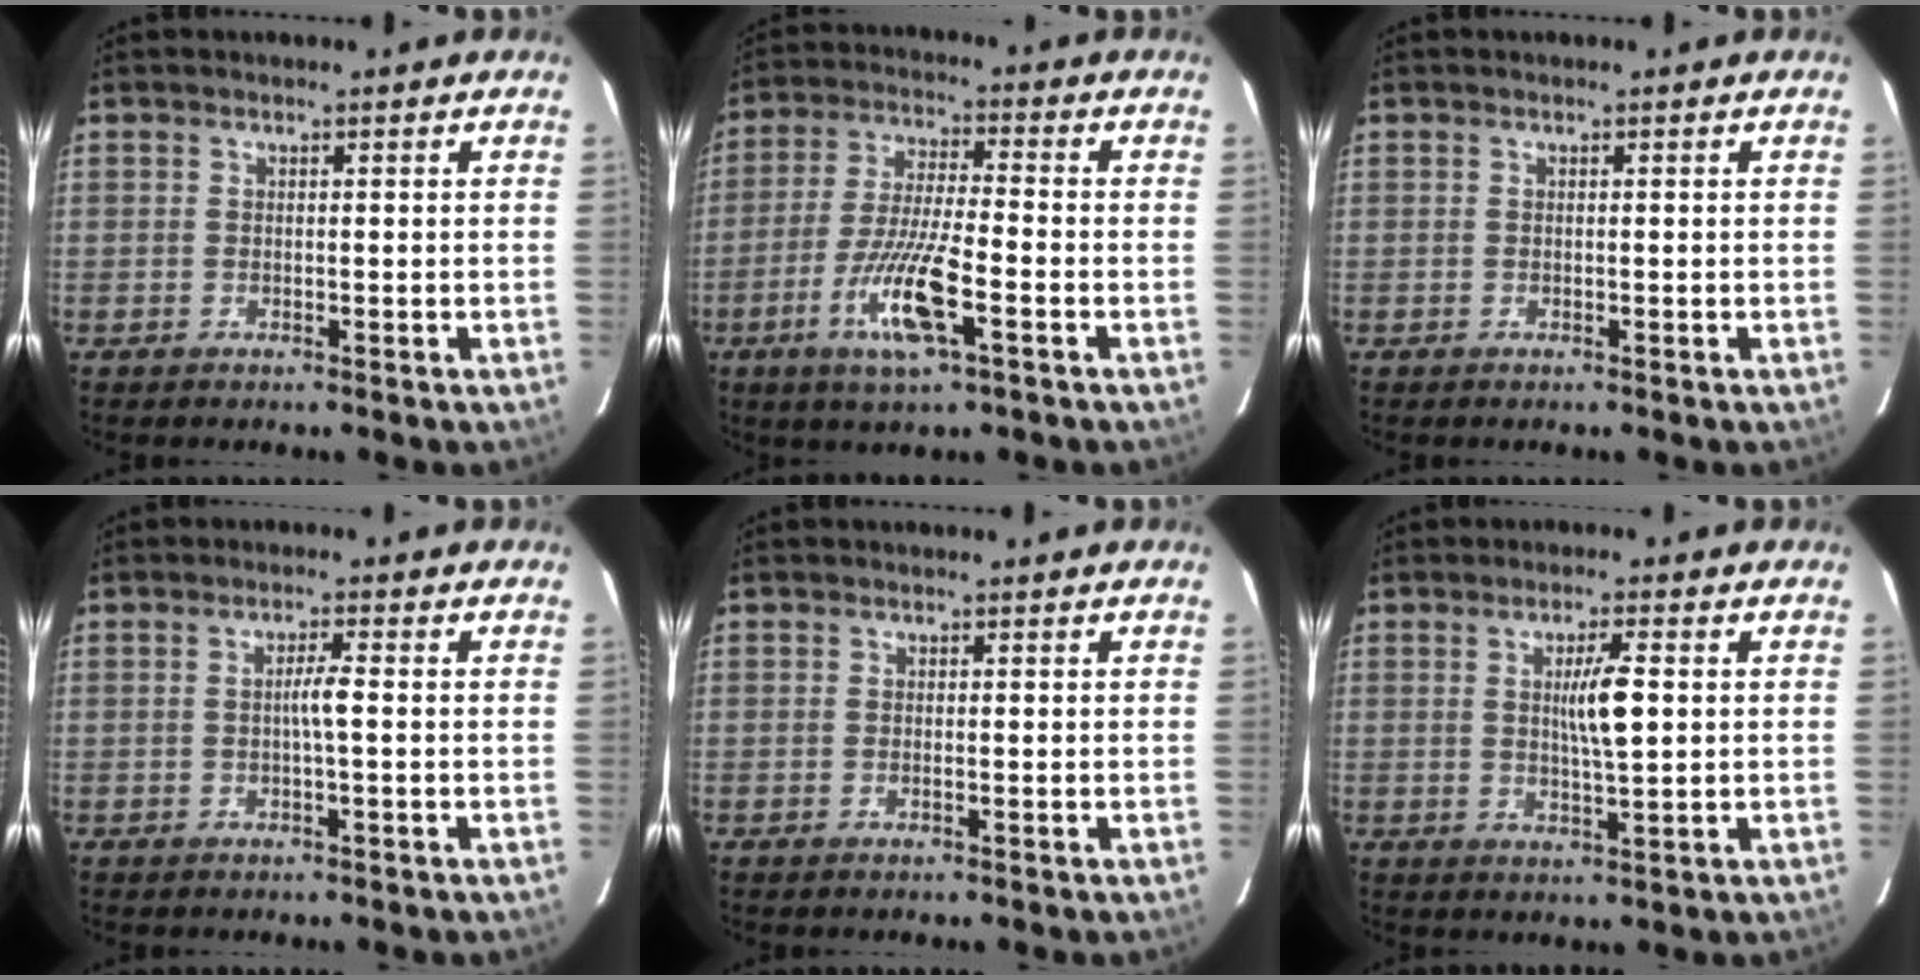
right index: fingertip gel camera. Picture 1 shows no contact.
{"total": 11.1, "force": [-4.5, 1.2, 10.1], "torque": [-0.196, -0.016, -0.084]}
{"total": 0.0}
{"total": 2.4, "force": [-0.2, -0.2, 2.3], "torque": [-0.040, 0.001, -0.004]}
{"total": 0.0}
{"total": 5.4, "force": [0.8, 0.3, 5.3], "torque": [-0.092, -0.002, 0.015]}